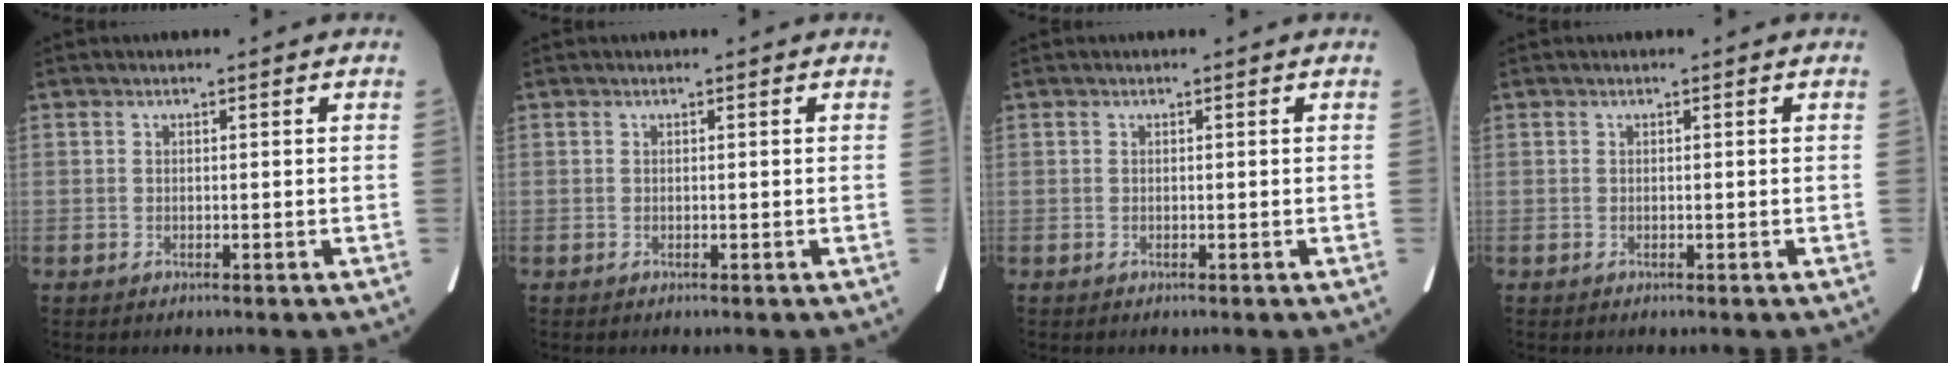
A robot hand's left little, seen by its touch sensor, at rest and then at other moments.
{"total": 0.0}
{"total": 0.0}
{"total": 0.0}